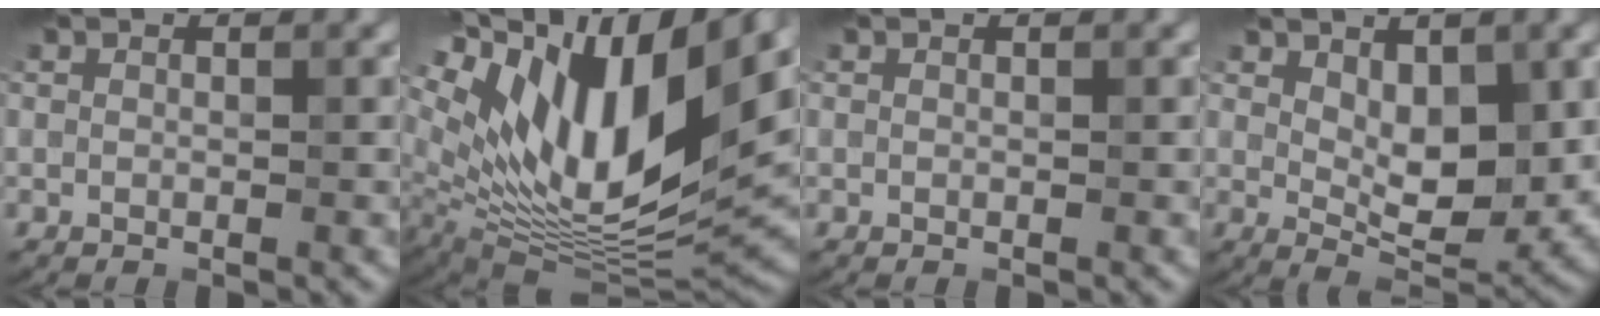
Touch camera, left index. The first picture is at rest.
{"total": 16.3, "force": [6.6, 6.3, 13.5], "torque": [-0.252, 0.017, 0.117]}
{"total": 0.0}
{"total": 6.1, "force": [1.3, 2.9, 5.2], "torque": [-0.087, -0.011, 0.028]}